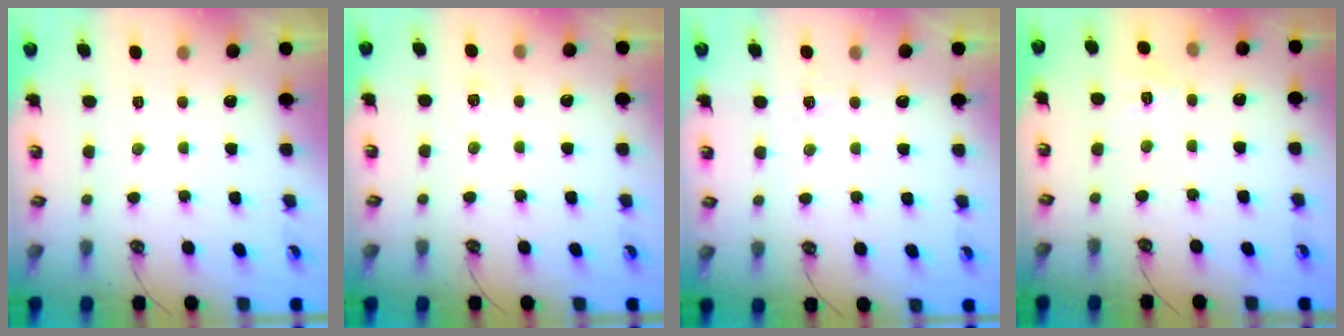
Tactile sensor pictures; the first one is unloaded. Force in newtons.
{"total": 2.3, "press": 2.3, "slide": 0.3}
{"total": 4.6, "press": 4.6, "slide": 0.5}
{"total": 6.2, "press": 6.2, "slide": 0.6}